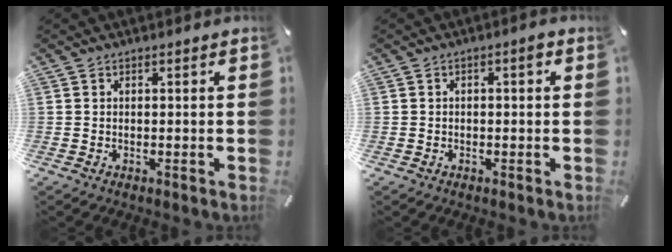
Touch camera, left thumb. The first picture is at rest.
{"total": 2.0, "force": [0.0, 0.9, 1.7], "torque": [-0.026, 0.005, -0.005]}